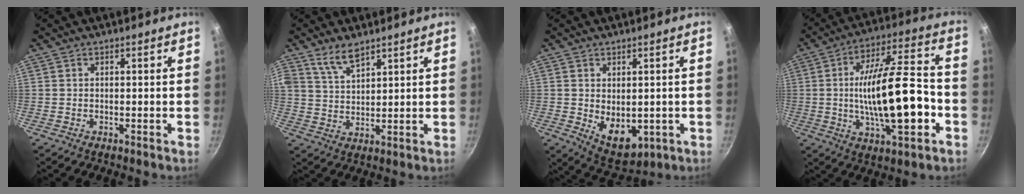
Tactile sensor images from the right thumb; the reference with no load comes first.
{"total": 5.4, "force": [4.1, 2.1, 2.8], "torque": [-0.047, -0.025, 0.086]}
{"total": 8.3, "force": [-0.5, 5.4, 6.3], "torque": [-0.078, -0.018, 0.014]}
{"total": 20.1, "force": [-3.5, 7.1, 18.5], "torque": [-0.290, 0.039, -0.052]}